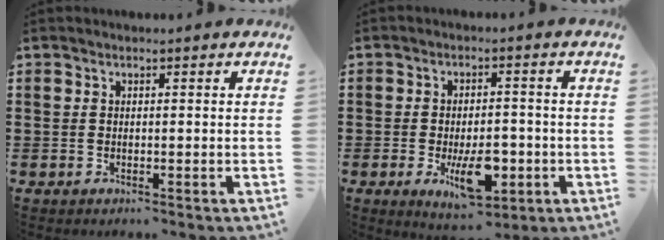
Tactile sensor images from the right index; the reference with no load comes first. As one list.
[{"total": 8.2, "force": [-2.7, 3.8, 6.8], "torque": [-0.109, -0.006, -0.046]}]